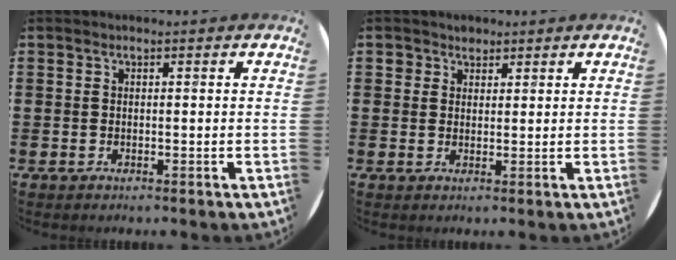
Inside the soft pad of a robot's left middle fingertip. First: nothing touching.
{"total": 1.7, "force": [1.4, 1.0, 0.0], "torque": [0.013, -0.004, 0.024]}